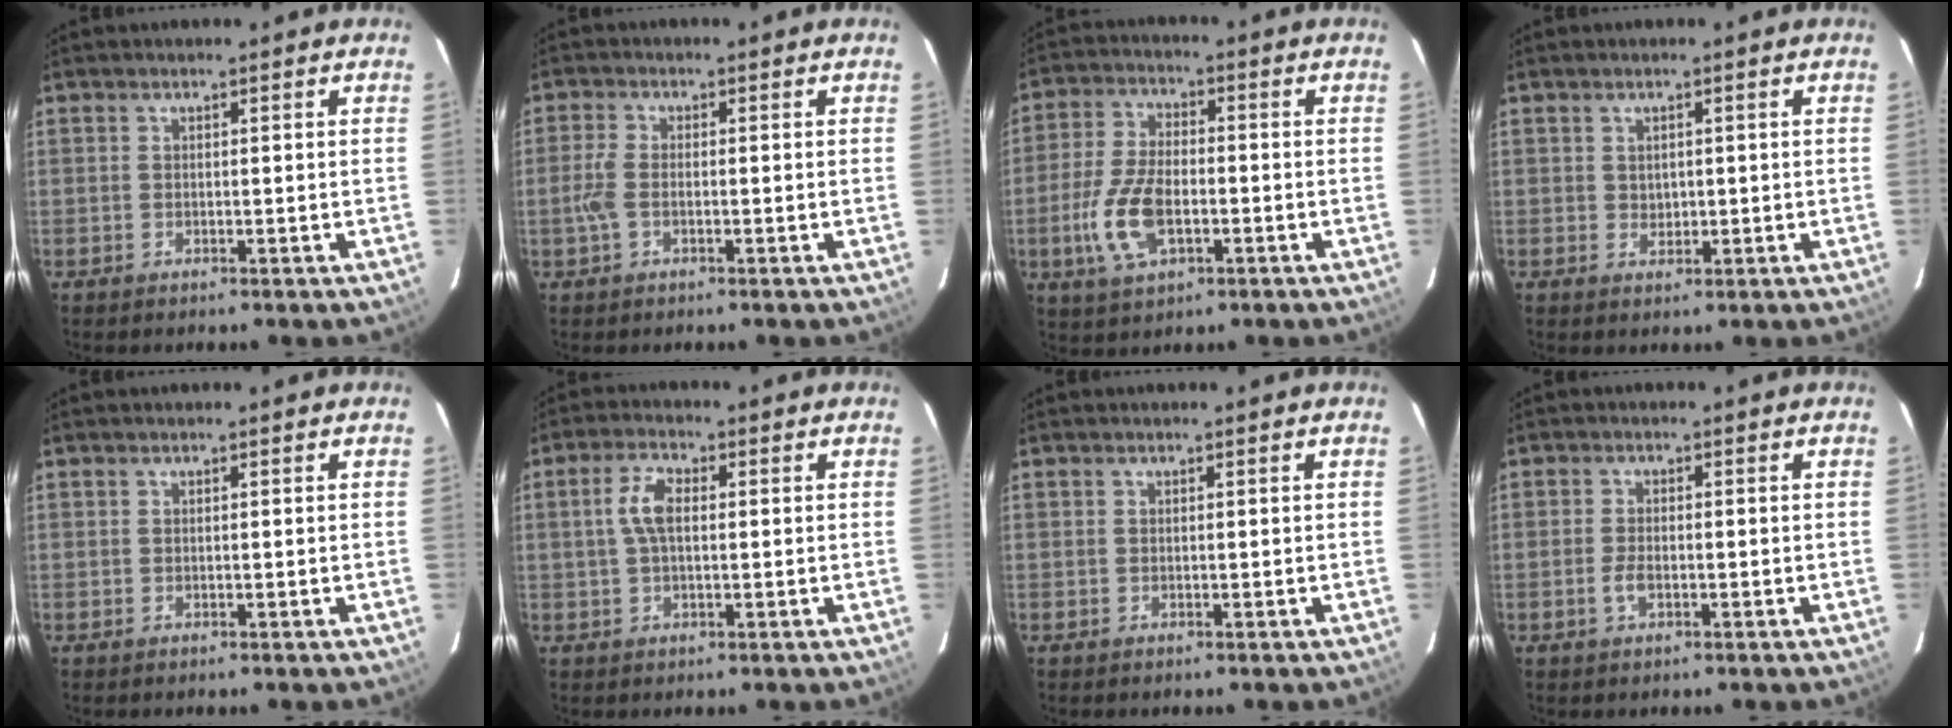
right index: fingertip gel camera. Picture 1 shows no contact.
{"total": 3.5, "force": [-1.0, 1.6, 2.9], "torque": [-0.073, 0.005, -0.022]}
{"total": 11.3, "force": [-3.3, 5.7, 9.2], "torque": [-0.202, 0.000, -0.058]}
{"total": 1.6, "force": [0.3, 1.4, 0.6], "torque": [-0.007, 0.004, 0.007]}
{"total": 0.0}
{"total": 5.0, "force": [0.5, 2.3, 4.4], "torque": [-0.090, 0.011, 0.010]}
{"total": 0.0}
{"total": 2.5, "force": [-1.0, 1.2, 2.0], "torque": [-0.044, 0.001, -0.019]}